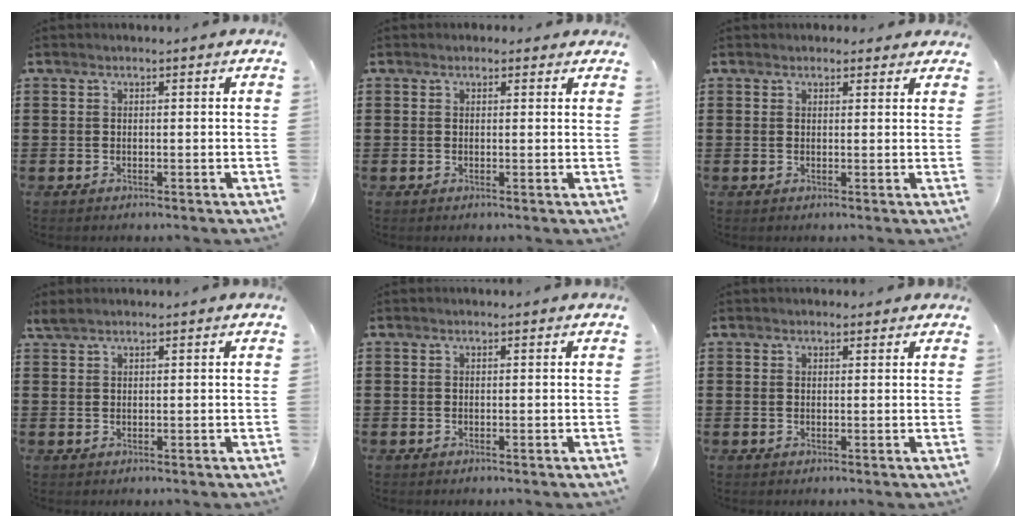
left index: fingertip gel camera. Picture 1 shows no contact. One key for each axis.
{"total": 0.9, "fx": 0.5, "fy": 0.7, "fz": 0.3, "tx": -0.008, "ty": 0.007, "tz": 0.008}
{"total": 1.5, "fx": 1.3, "fy": 0.7, "fz": 0.2, "tx": 0.001, "ty": 0.002, "tz": 0.023}
{"total": 1.2, "fx": 1.0, "fy": 0.2, "fz": 0.6, "tx": -0.015, "ty": 0.002, "tz": 0.019}
{"total": 0.0}
{"total": 1.0, "fx": 0.8, "fy": 0.4, "fz": 0.1, "tx": -0.004, "ty": 0.004, "tz": 0.016}